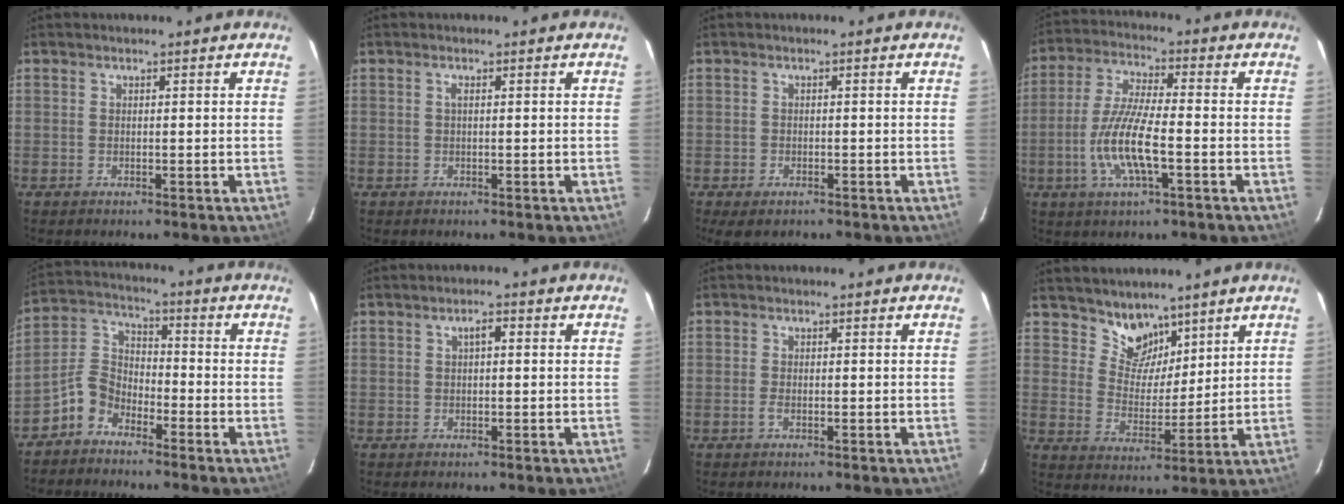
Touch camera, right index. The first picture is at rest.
{"total": 0.6, "force": [0.1, 0.1, 0.6], "torque": [-0.011, 0.003, -0.001]}
{"total": 3.3, "force": [-2.1, 1.8, 1.8], "torque": [-0.038, -0.013, -0.033]}
{"total": 11.2, "force": [-3.4, 2.4, 10.4], "torque": [-0.217, -0.006, -0.067]}
{"total": 6.7, "force": [-4.8, 4.0, 2.3], "torque": [-0.053, 0.028, -0.109]}
{"total": 1.7, "force": [0.4, 0.7, 1.5], "torque": [-0.026, 0.009, 0.005]}
{"total": 1.2, "force": [-0.5, 0.5, 1.0], "torque": [-0.023, -0.001, -0.009]}
{"total": 7.5, "force": [5.8, 4.4, 1.6], "torque": [-0.016, -0.005, 0.108]}